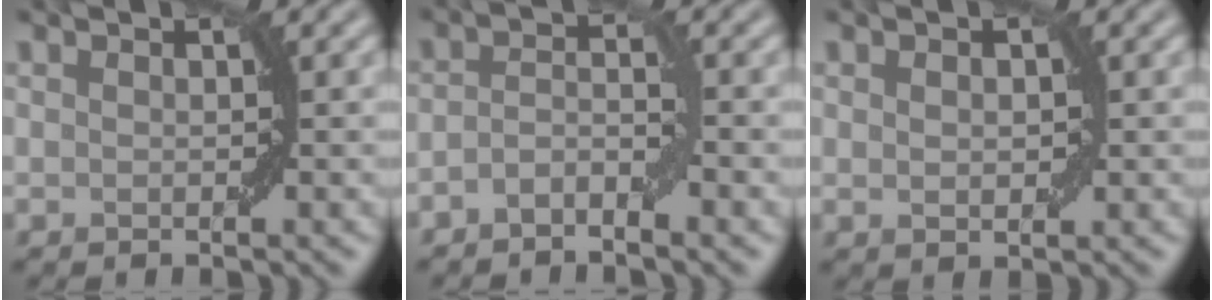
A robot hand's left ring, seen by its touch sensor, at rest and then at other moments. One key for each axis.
{"total": 2.0, "fx": -1.3, "fy": 0.6, "fz": 1.4, "tx": -0.029, "ty": 0.008, "tz": -0.029}
{"total": 1.4, "fx": 0.2, "fy": 0.8, "fz": 1.1, "tx": -0.017, "ty": 0.002, "tz": 0.007}